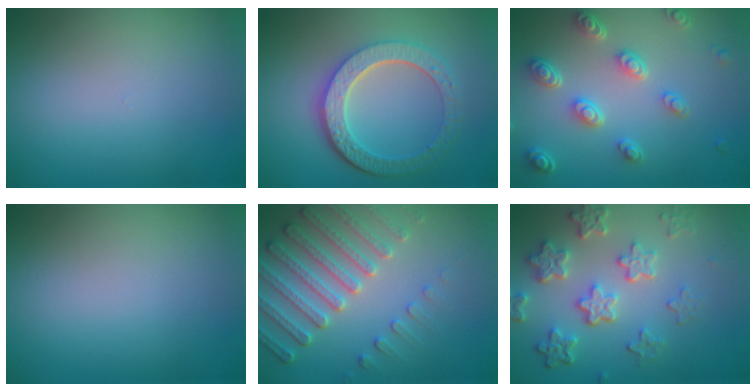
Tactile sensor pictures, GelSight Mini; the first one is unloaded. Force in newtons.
{"total": 6.1, "press": 4.6, "slide": 4.0}
{"total": 4.8, "press": 3.8, "slide": 3.0}
{"total": 0.0}
{"total": 5.2, "press": 4.7, "slide": 2.4}
{"total": 5.9, "press": 4.4, "slide": 3.9}